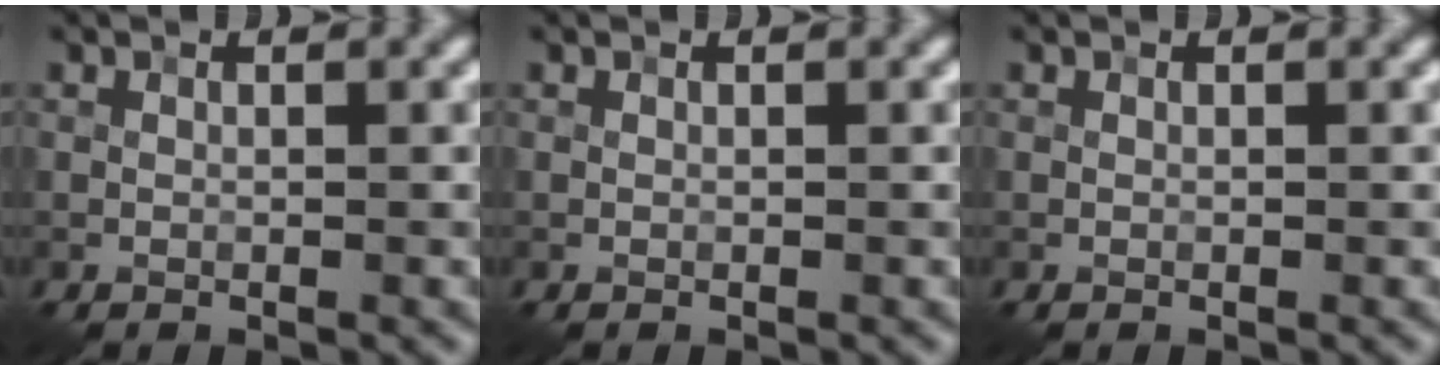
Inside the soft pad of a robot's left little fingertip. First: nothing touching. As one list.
[{"total": 0.0}, {"total": 0.0}]